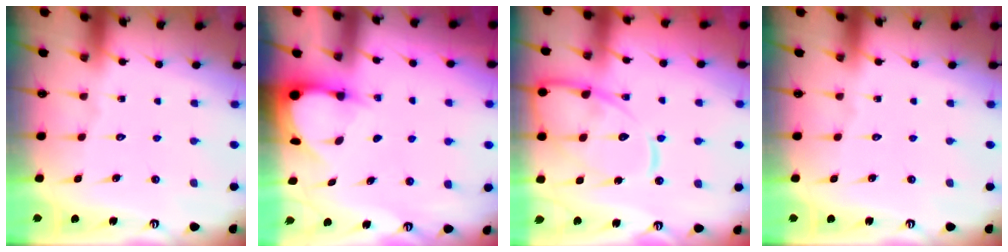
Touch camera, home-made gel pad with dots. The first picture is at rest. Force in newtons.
{"total": 3.3, "press": 3.3, "slide": 0.4}
{"total": 14.5, "press": 14.4, "slide": 1.4}
{"total": 0.0}